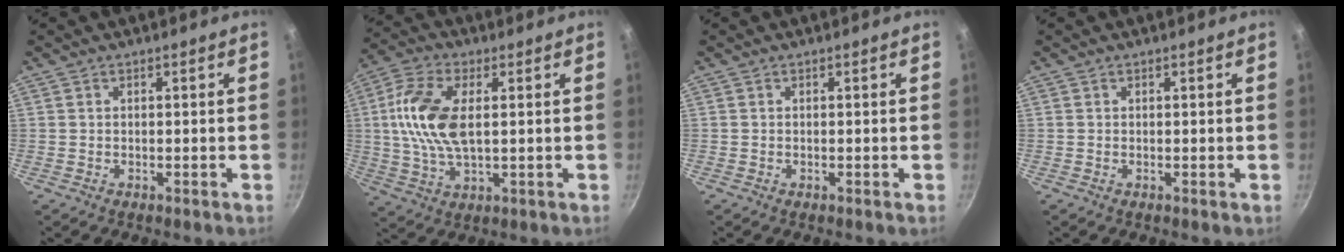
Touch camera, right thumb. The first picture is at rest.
{"total": 12.8, "force": [1.8, 6.5, 10.8], "torque": [-0.216, 0.008, 0.030]}
{"total": 0.0}
{"total": 0.0}